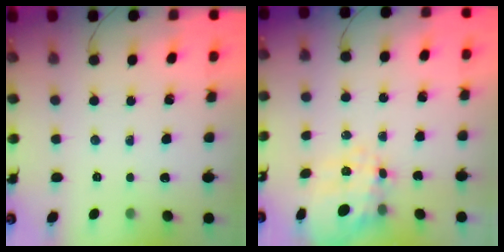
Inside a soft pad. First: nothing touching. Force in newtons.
{"total": 9.6, "press": 9.5, "slide": 1.6}